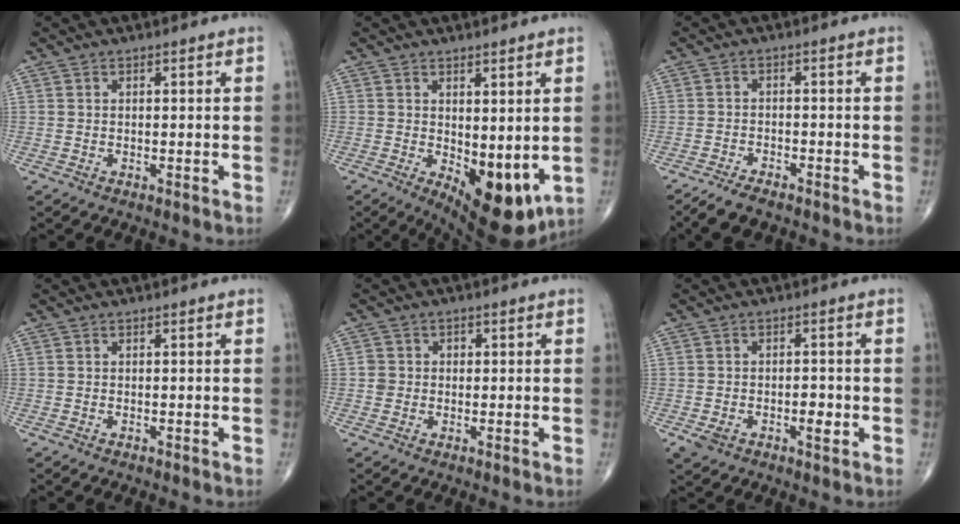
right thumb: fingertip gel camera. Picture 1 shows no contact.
{"total": 11.2, "force": [-1.4, 5.2, 9.8], "torque": [-0.118, -0.024, 0.002]}
{"total": 4.8, "force": [-4.0, 1.5, 2.1], "torque": [-0.044, 0.009, -0.075]}
{"total": 0.0}
{"total": 2.4, "force": [-0.1, 2.4, 0.5], "torque": [0.010, 0.007, -0.004]}
{"total": 5.1, "force": [-1.5, 3.1, 3.7], "torque": [-0.055, 0.014, -0.016]}